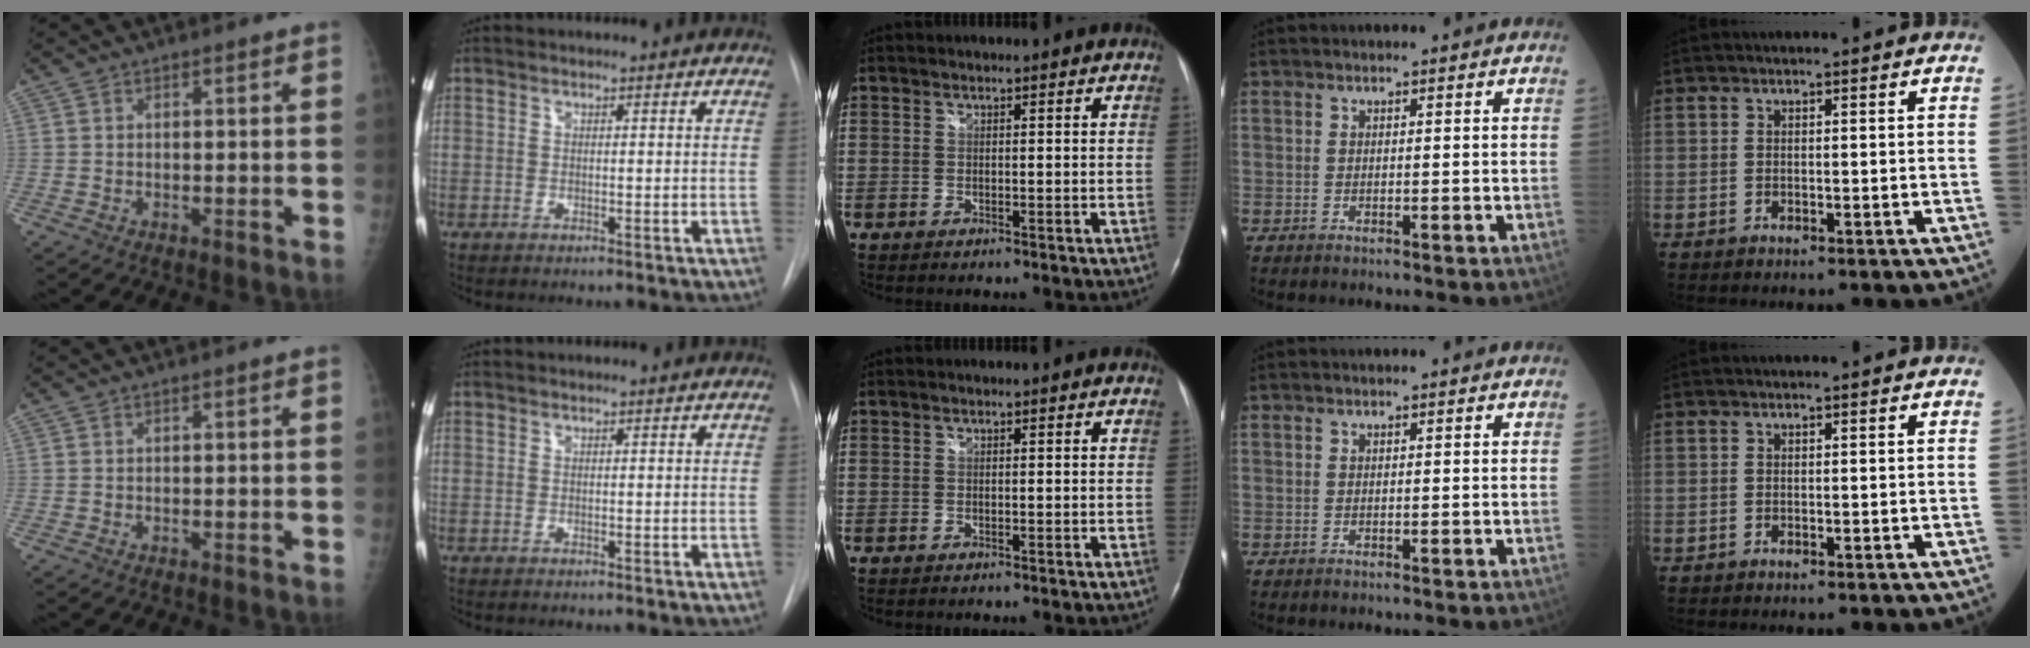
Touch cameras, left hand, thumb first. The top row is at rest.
{}